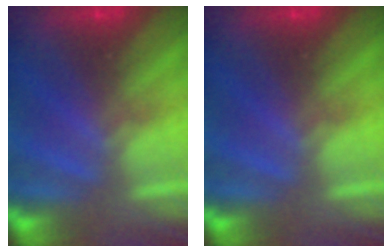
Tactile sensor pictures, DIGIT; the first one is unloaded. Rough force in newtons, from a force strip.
{"total": 0.0}